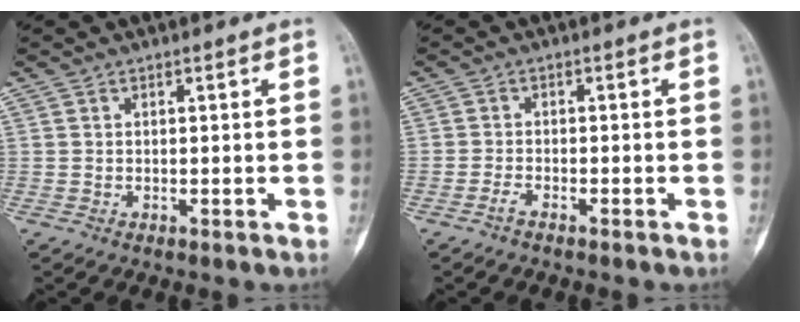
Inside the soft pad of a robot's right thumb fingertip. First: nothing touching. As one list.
[{"total": 1.5, "force": [-1.3, 0.4, 0.8], "torque": [-0.025, 0.007, -0.025]}]